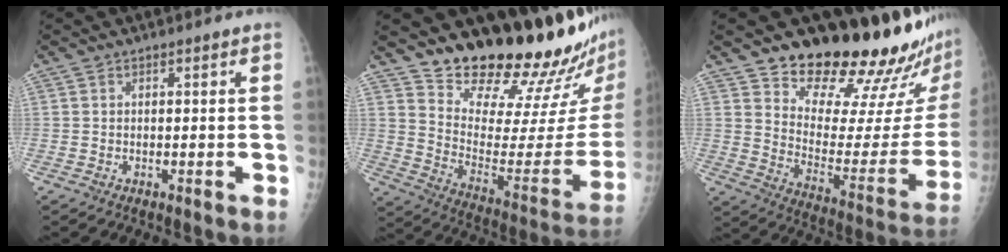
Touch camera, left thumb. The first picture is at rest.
{"total": 24.4, "force": [21.8, 4.2, 10.2], "torque": [-0.117, -0.191, 0.311]}
{"total": 24.2, "force": [19.6, 6.5, 12.6], "torque": [-0.139, -0.162, 0.273]}